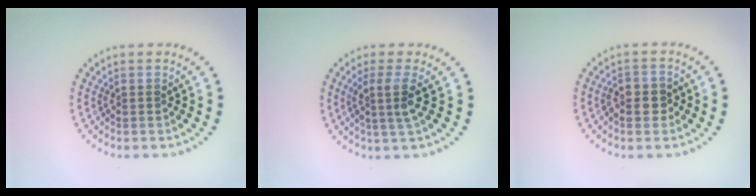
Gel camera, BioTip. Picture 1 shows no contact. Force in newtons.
{"total": 2.5, "press": 1.9, "slide": 1.6}
{"total": 2.2, "press": 2.1, "slide": 0.5}